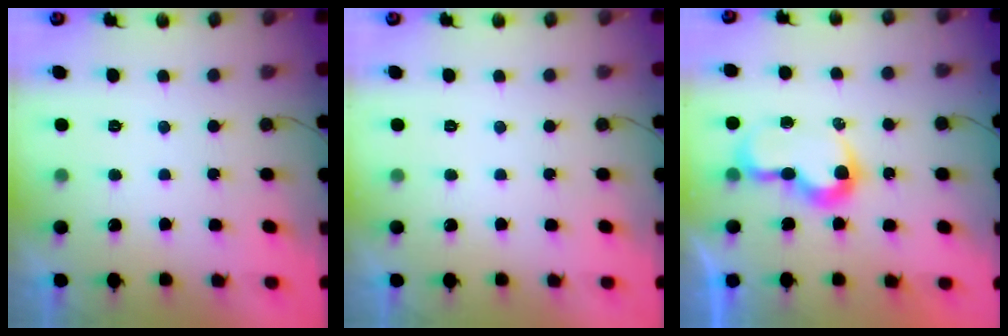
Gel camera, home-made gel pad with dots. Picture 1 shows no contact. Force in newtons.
{"total": 0.0}
{"total": 8.7, "press": 8.7, "slide": 0.3}